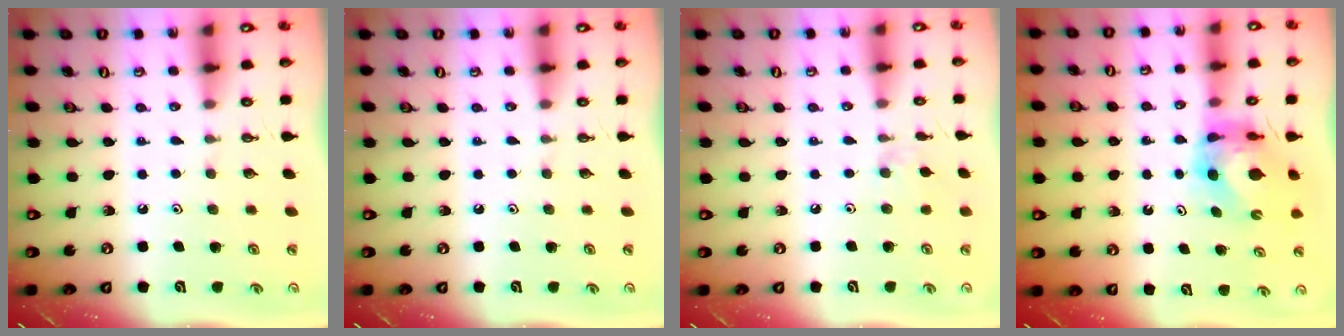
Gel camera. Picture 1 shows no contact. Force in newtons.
{"total": 0.0}
{"total": 3.0, "press": 2.9, "slide": 0.5}
{"total": 6.4, "press": 6.4, "slide": 0.6}